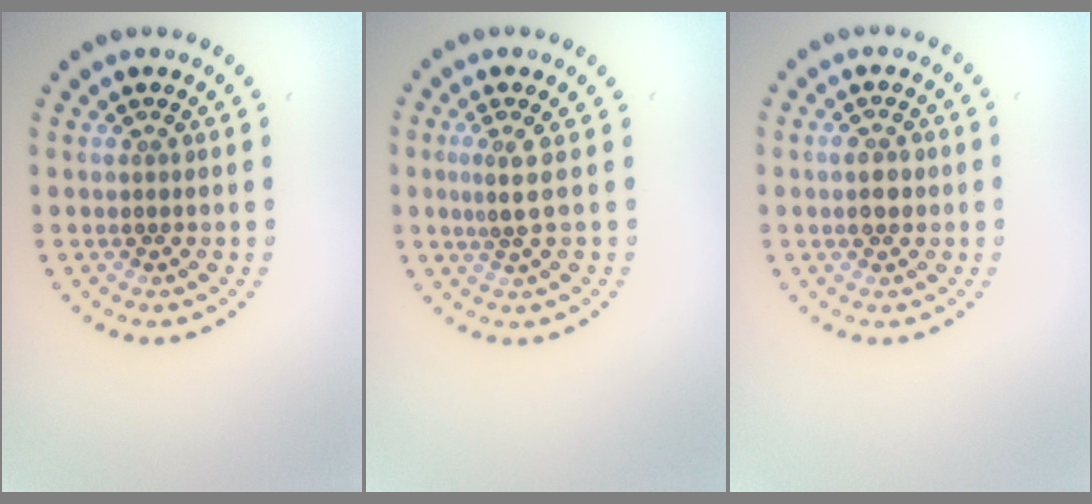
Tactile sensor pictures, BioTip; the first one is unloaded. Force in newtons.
{"total": 1.9, "press": 1.1, "slide": 1.5}
{"total": 2.3, "press": 2.3, "slide": 0.1}